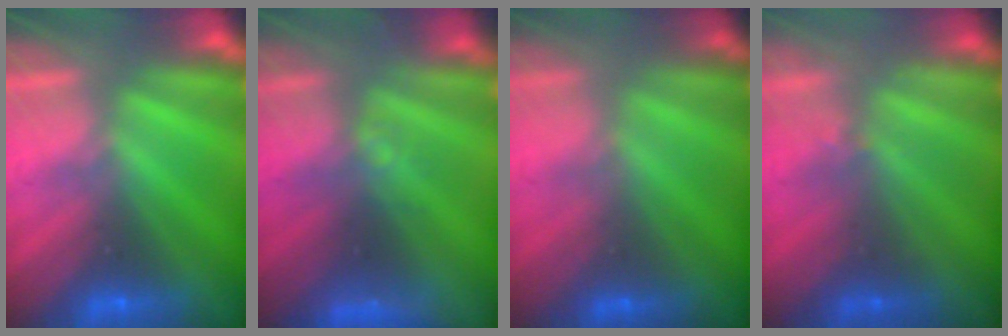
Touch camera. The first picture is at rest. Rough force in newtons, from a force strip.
{"total": 3.4}
{"total": 1.3}
{"total": 2.3}